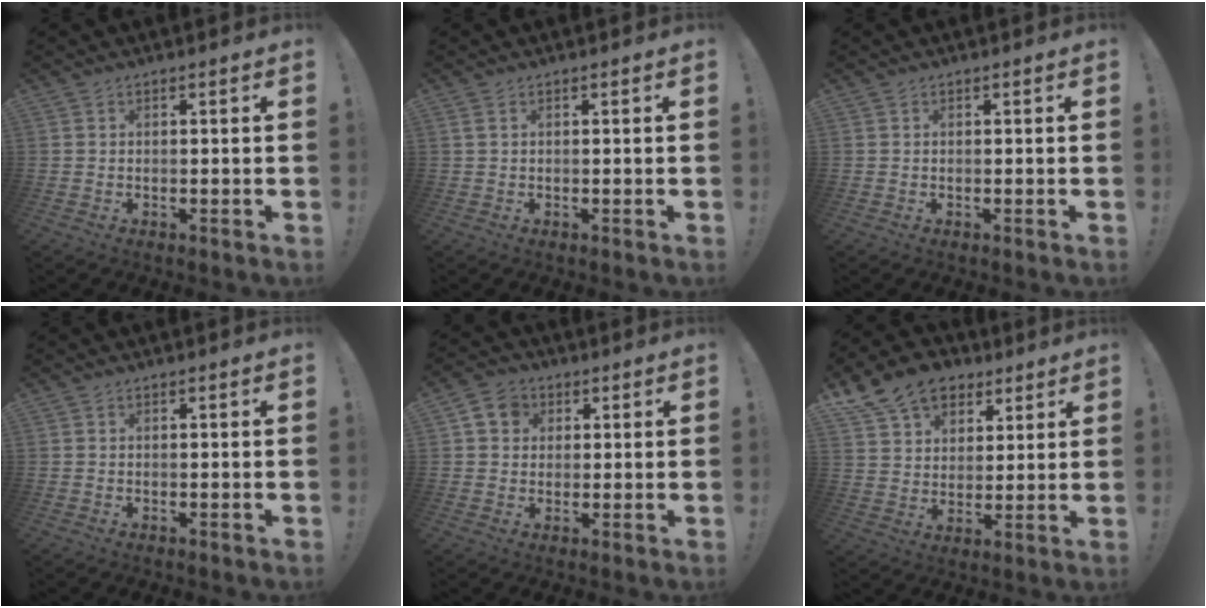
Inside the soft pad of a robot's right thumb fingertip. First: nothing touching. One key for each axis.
{"total": 0.9, "fx": 0.4, "fy": 0.2, "fz": 0.8, "tx": -0.025, "ty": 0.004, "tz": 0.008}
{"total": 0.0}
{"total": 0.0}
{"total": 7.0, "fx": 2.3, "fy": 5.9, "fz": 3.0, "tx": -0.051, "ty": 0.007, "tz": 0.047}
{"total": 14.5, "fx": 8.7, "fy": 10.4, "fz": 5.2, "tx": -0.095, "ty": -0.045, "tz": 0.171}